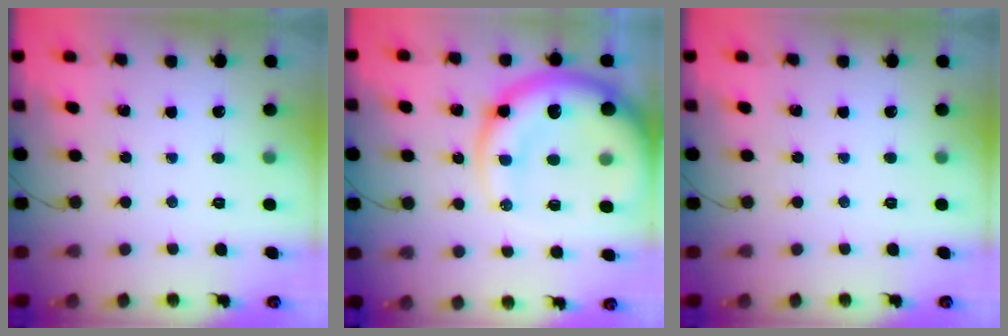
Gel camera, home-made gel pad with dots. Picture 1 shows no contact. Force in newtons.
{"total": 19.3, "press": 18.8, "slide": 4.4}
{"total": 0.0}